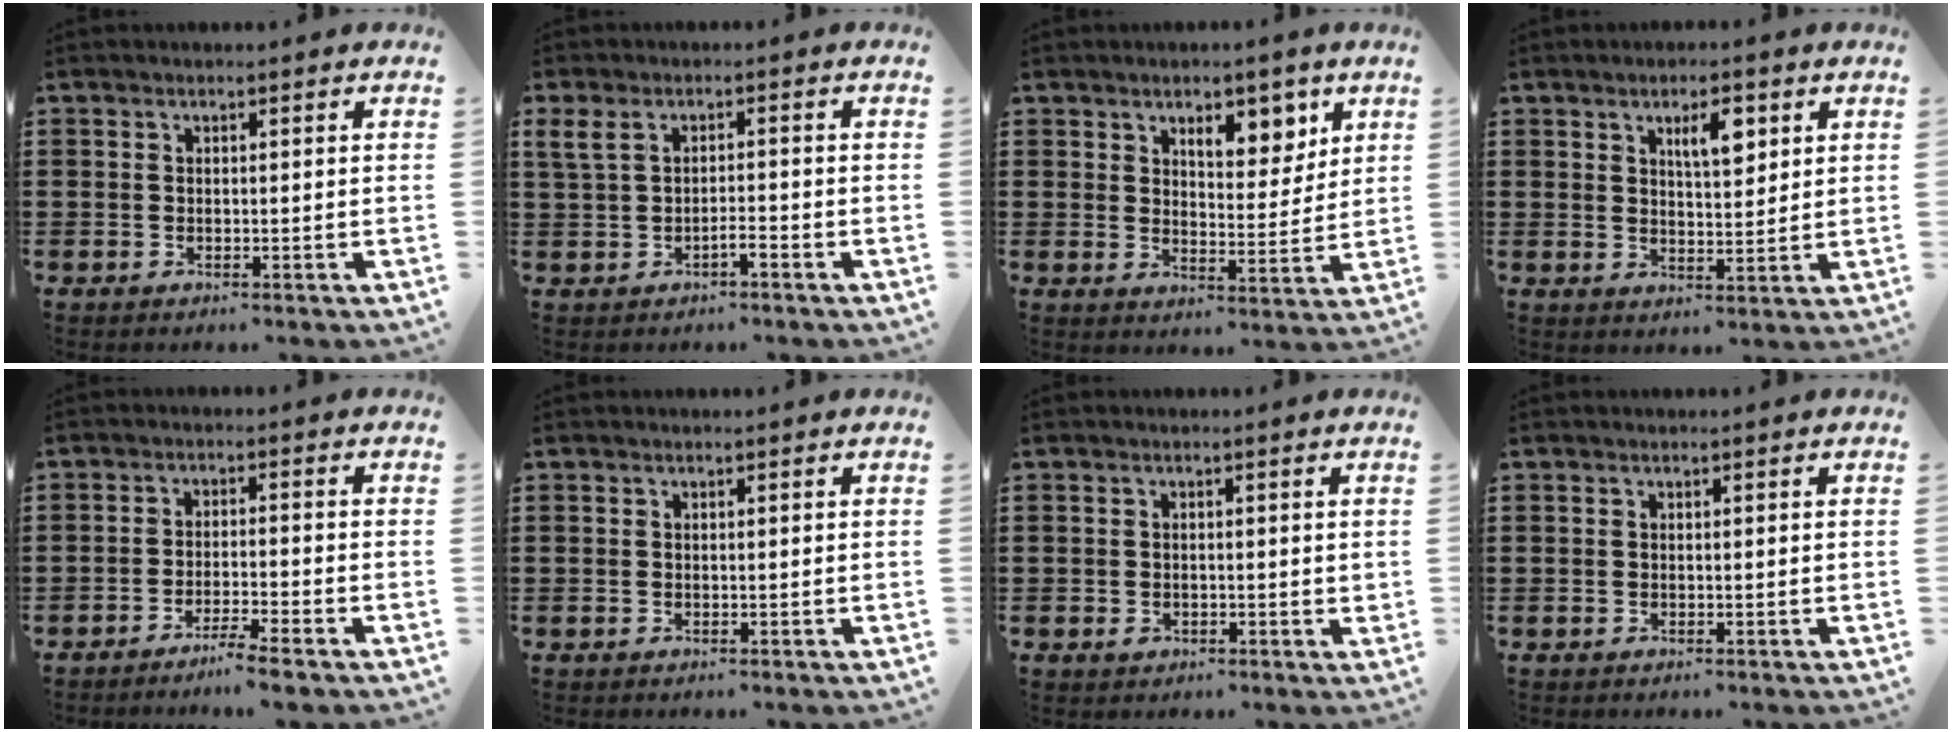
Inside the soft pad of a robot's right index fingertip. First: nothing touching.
{"total": 3.0, "force": [-0.9, 1.3, 2.5], "torque": [-0.056, 0.004, -0.021]}
{"total": 6.5, "force": [4.2, 3.3, 3.7], "torque": [-0.047, -0.012, 0.067]}
{"total": 4.7, "force": [2.3, 1.7, 3.7], "torque": [-0.054, 0.000, 0.033]}
{"total": 3.5, "force": [-3.0, -0.6, 1.5], "torque": [-0.033, -0.005, -0.061]}
{"total": 0.0}
{"total": 1.1, "force": [-0.2, 1.0, 0.5], "torque": [-0.011, 0.004, -0.004]}
{"total": 0.0}